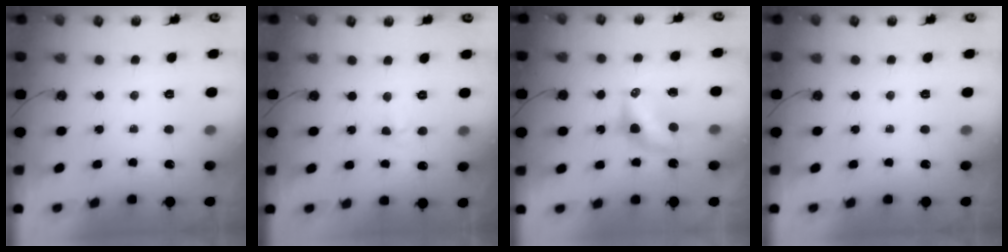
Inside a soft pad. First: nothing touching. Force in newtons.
{"total": 3.0, "press": 2.9, "slide": 0.7}
{"total": 7.8, "press": 7.7, "slide": 0.4}
{"total": 0.0}